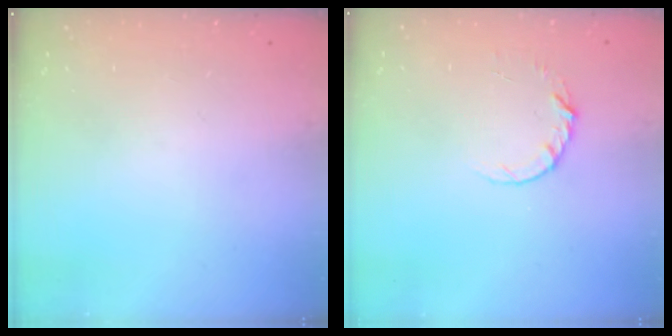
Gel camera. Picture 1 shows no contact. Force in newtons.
{"total": 4.8, "press": 4.8, "slide": 0.5}